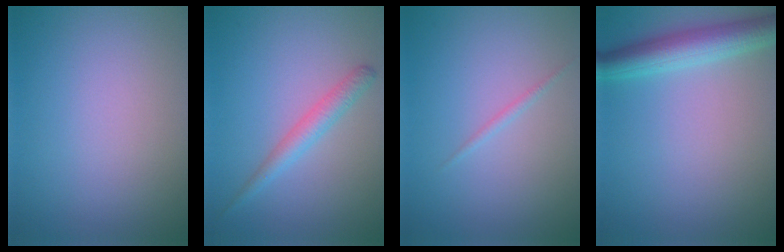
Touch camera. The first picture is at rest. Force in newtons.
{"total": 2.2, "press": 2.2, "slide": 0.0}
{"total": 0.6, "press": 0.6, "slide": 0.0}
{"total": 4.4, "press": 4.4, "slide": 0.2}